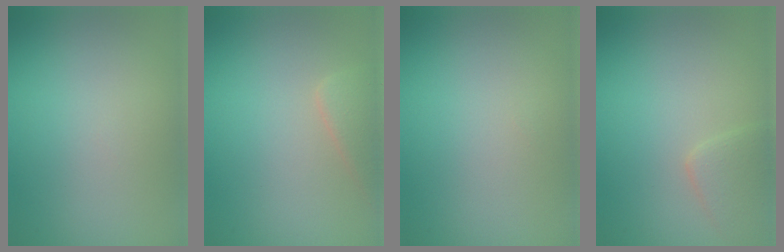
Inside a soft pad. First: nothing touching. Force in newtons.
{"total": 2.0, "press": 2.0, "slide": 0.1}
{"total": 0.0}
{"total": 2.1, "press": 2.1, "slide": 0.1}